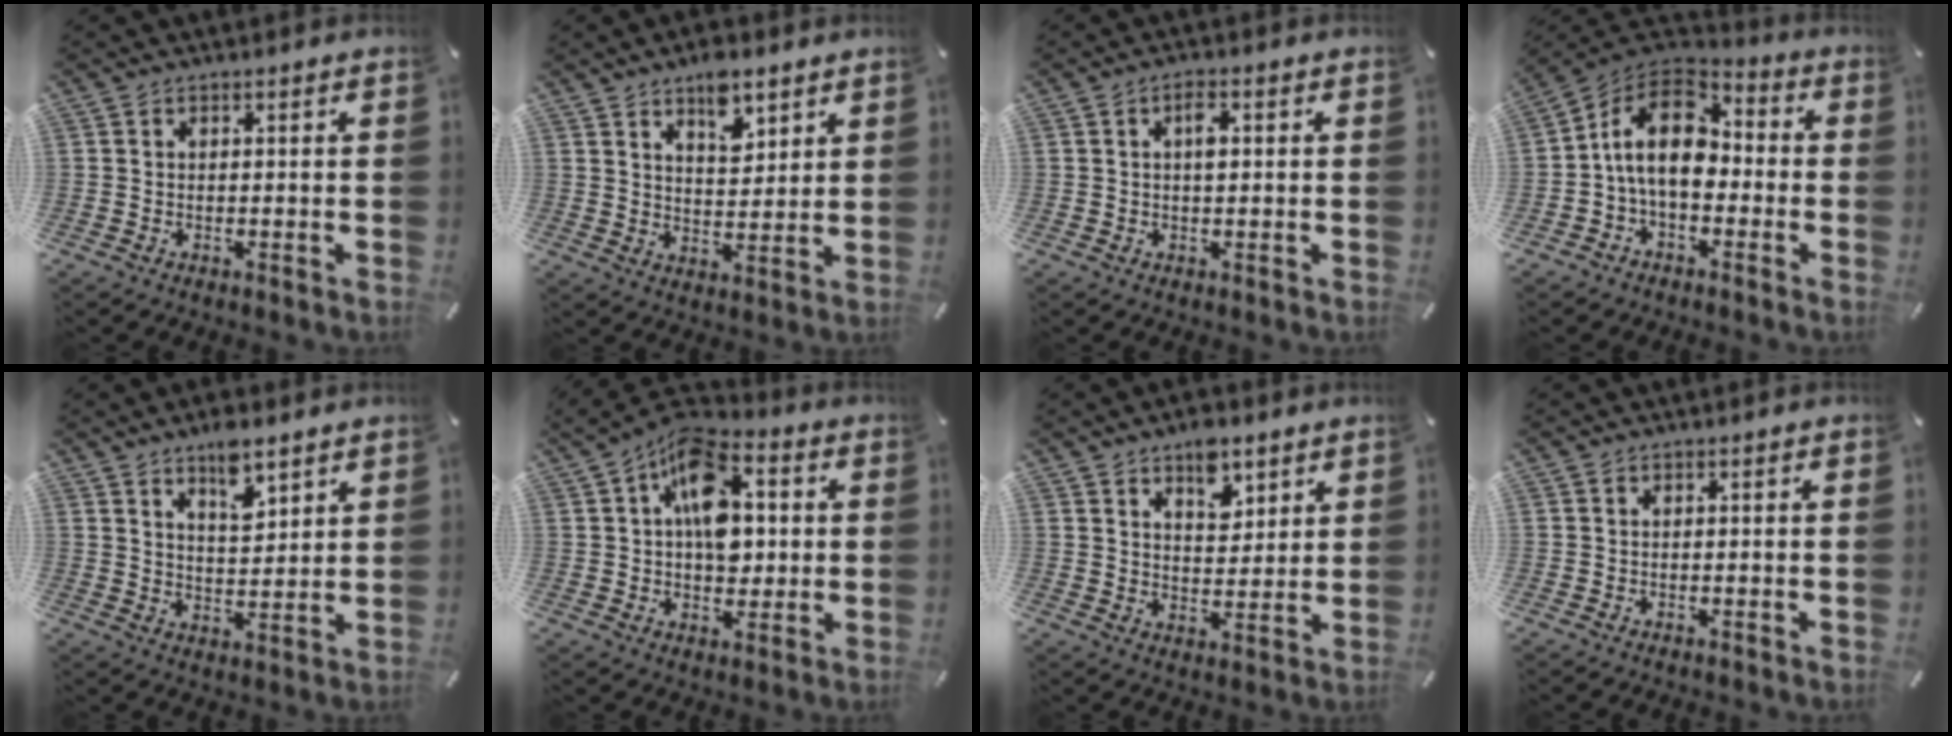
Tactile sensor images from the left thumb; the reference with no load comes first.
{"total": 8.1, "force": [5.6, 4.2, 4.1], "torque": [-0.041, -0.031, 0.093]}
{"total": 2.9, "force": [0.6, 1.2, 2.5], "torque": [-0.039, 0.002, 0.004]}
{"total": 13.2, "force": [-0.9, 8.7, 9.9], "torque": [-0.200, 0.015, -0.021]}
{"total": 7.6, "force": [5.8, 3.0, 3.8], "torque": [-0.052, -0.032, 0.100]}
{"total": 15.8, "force": [2.8, 10.3, 11.7], "torque": [-0.198, -0.005, 0.049]}
{"total": 7.8, "force": [5.1, 4.5, 3.7], "torque": [-0.035, -0.027, 0.085]}
{"total": 0.0}